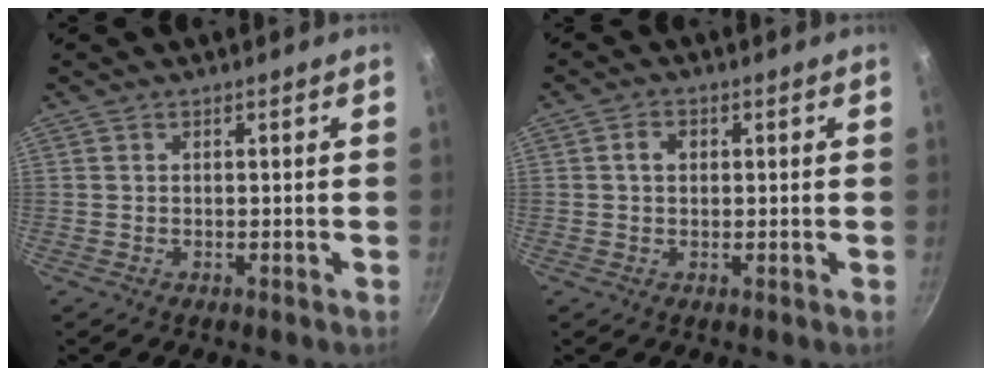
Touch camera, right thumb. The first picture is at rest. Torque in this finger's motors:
{"motor_torque": [0.44, 0.84, 0.49, -0.46, -0.02]}